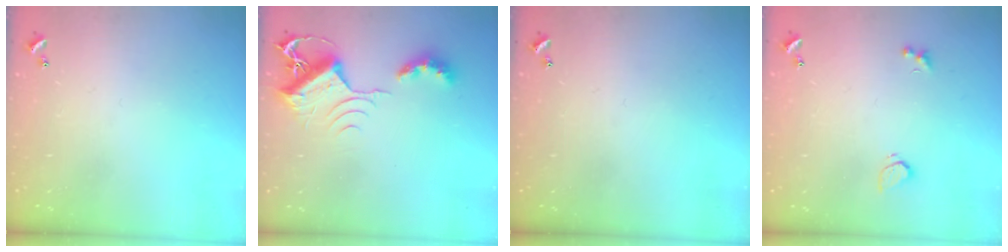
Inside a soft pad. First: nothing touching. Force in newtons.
{"total": 9.7, "press": 9.6, "slide": 1.1}
{"total": 0.0}
{"total": 2.1, "press": 1.8, "slide": 1.2}